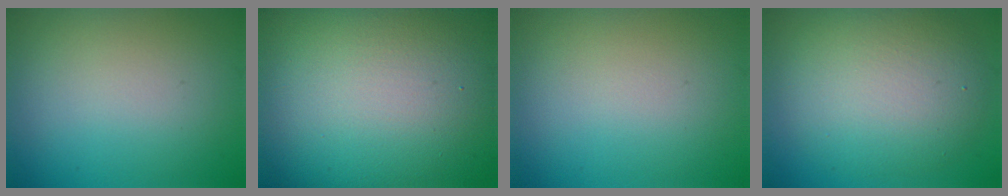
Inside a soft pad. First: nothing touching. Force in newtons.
{"total": 24.8, "press": 24.8, "slide": 1.1}
{"total": 0.0}
{"total": 7.3, "press": 7.3, "slide": 0.6}